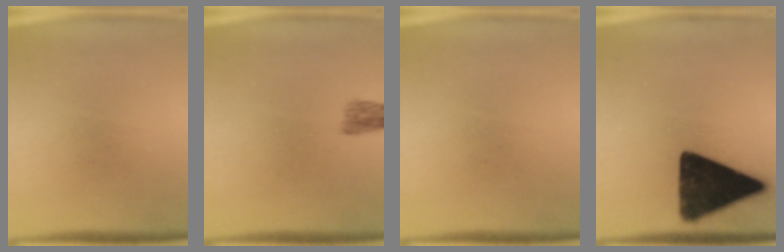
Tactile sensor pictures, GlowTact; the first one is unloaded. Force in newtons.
{"total": 2.5}
{"total": 0.0}
{"total": 16.1}